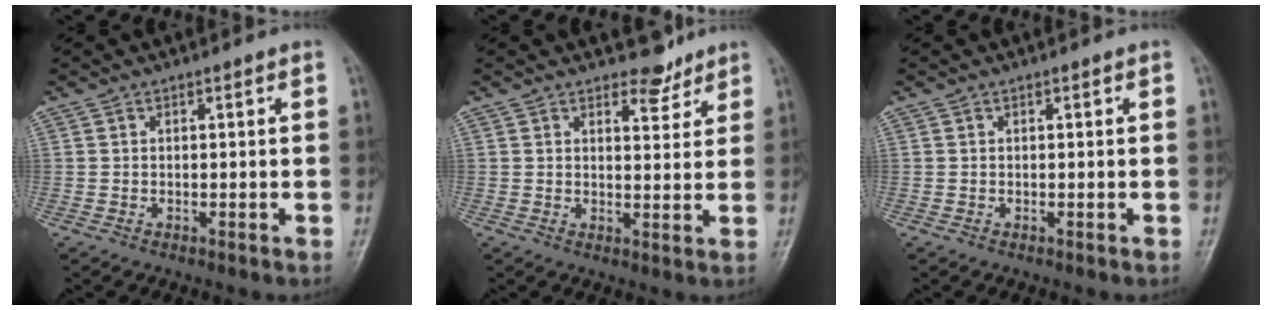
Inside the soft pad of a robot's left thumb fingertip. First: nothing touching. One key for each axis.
{"total": 3.8, "fx": 3.3, "fy": 1.7, "fz": 0.9, "tx": 0.007, "ty": -0.026, "tz": 0.049}
{"total": 0.0}